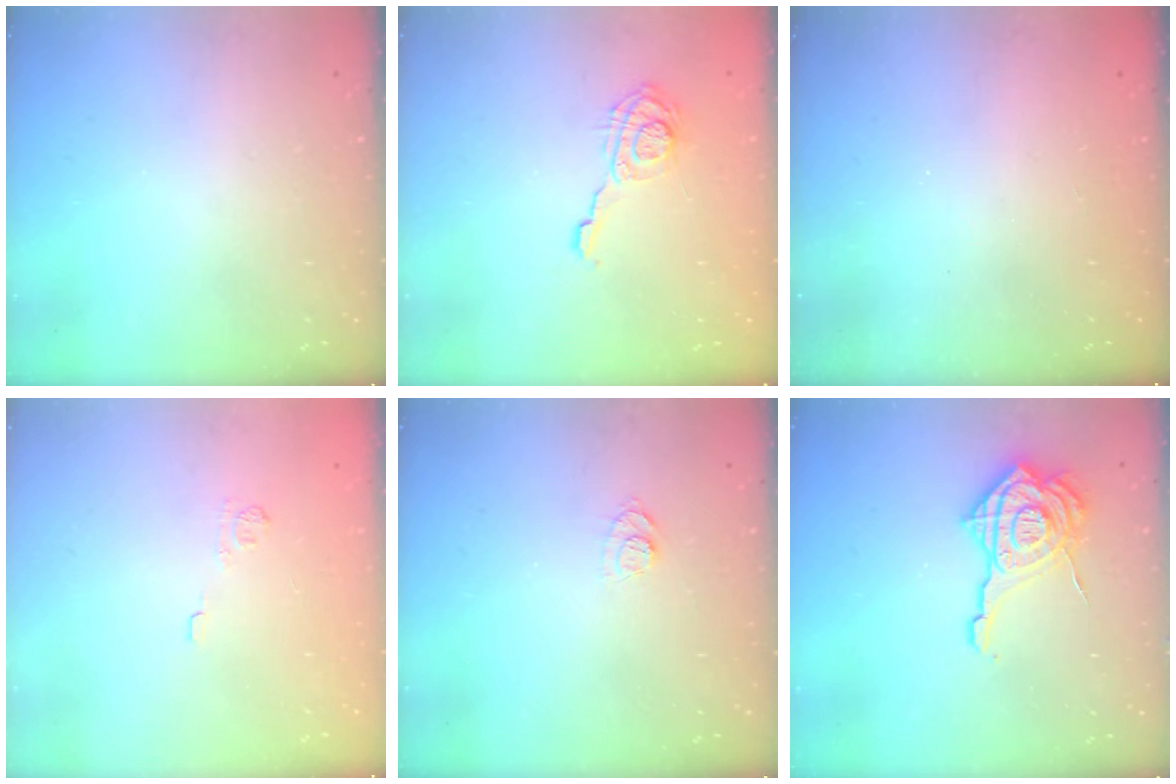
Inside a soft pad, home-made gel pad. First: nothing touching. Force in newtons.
{"total": 11.4, "press": 11.4, "slide": 0.1}
{"total": 1.9, "press": 1.9, "slide": 0.6}
{"total": 5.4, "press": 5.2, "slide": 1.4}
{"total": 6.8, "press": 6.7, "slide": 0.8}
{"total": 20.2, "press": 20.1, "slide": 2.2}